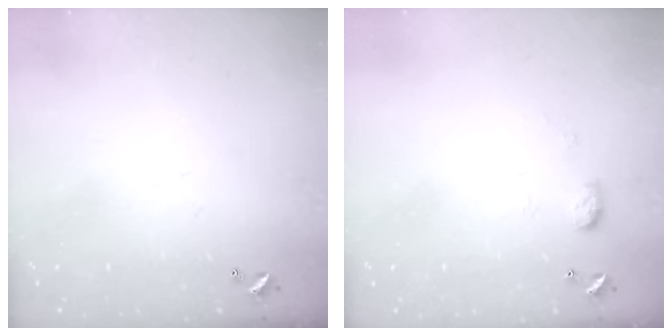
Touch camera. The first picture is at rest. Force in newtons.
{"total": 5.3, "press": 5.2, "slide": 0.8}